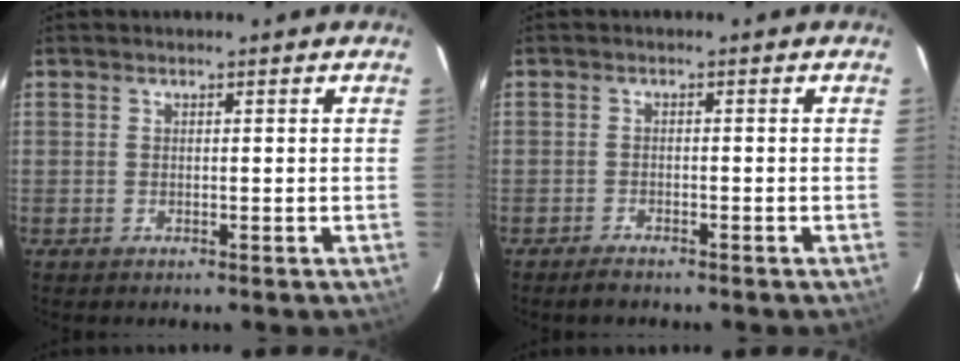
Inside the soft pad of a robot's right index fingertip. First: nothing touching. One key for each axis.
{"total": 2.2, "fx": -2.0, "fy": 0.5, "fz": 0.8, "tx": -0.027, "ty": -0.002, "tz": -0.037}